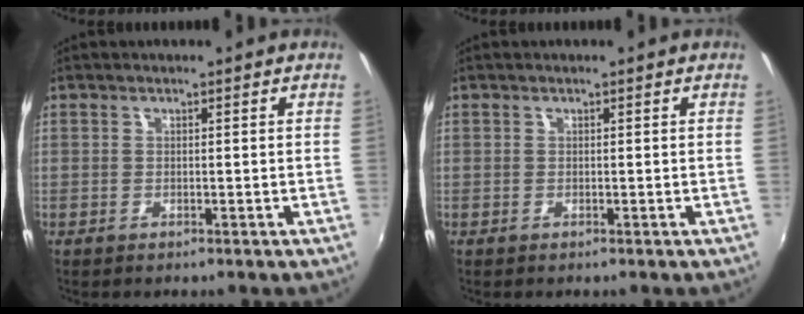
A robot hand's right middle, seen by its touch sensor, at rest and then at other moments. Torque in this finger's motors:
{"motor_torque": [-0.19, -0.07, -0.02, 0.00]}